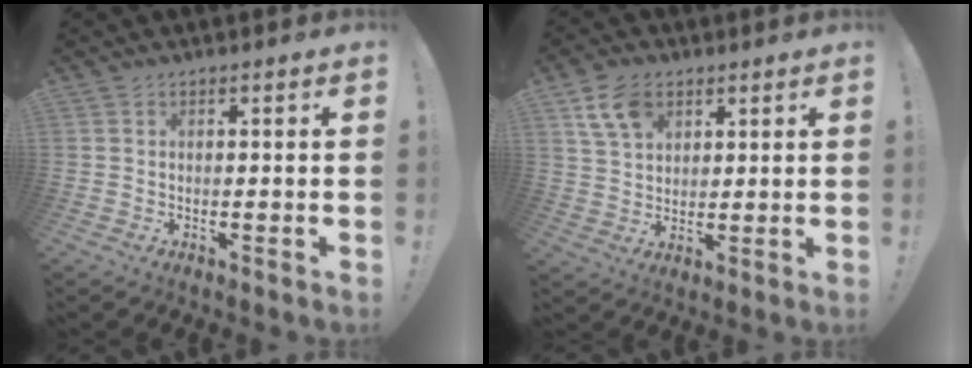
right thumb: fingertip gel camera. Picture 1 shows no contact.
{"total": 9.6, "force": [4.9, 6.4, 5.2], "torque": [-0.094, -0.006, 0.099]}